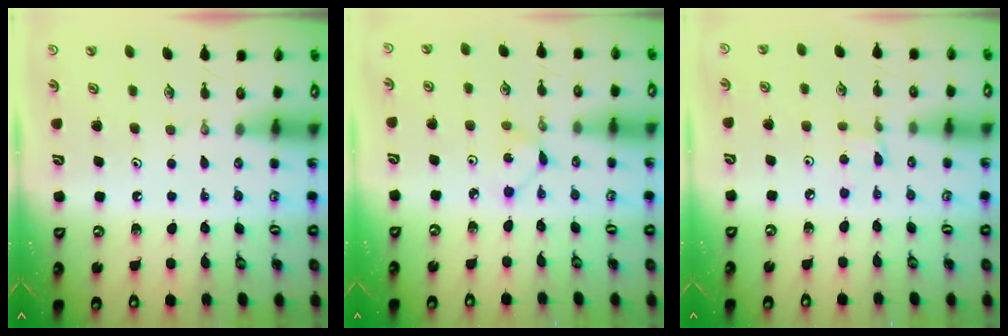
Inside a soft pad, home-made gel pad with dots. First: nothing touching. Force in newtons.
{"total": 2.2, "press": 2.2, "slide": 0.3}
{"total": 1.6, "press": 1.5, "slide": 0.2}